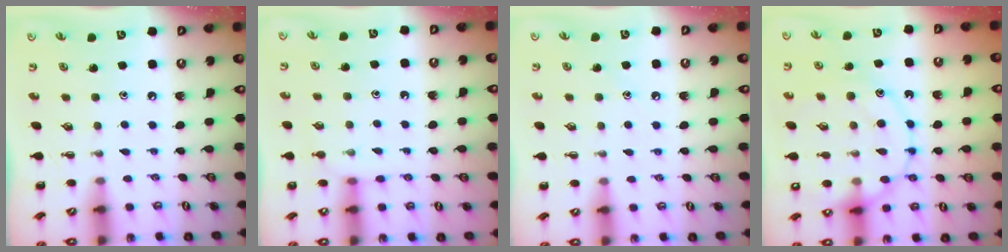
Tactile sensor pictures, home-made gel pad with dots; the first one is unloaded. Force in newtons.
{"total": 5.5, "press": 5.3, "slide": 1.4}
{"total": 6.1, "press": 5.8, "slide": 2.0}
{"total": 17.0, "press": 16.9, "slide": 1.5}